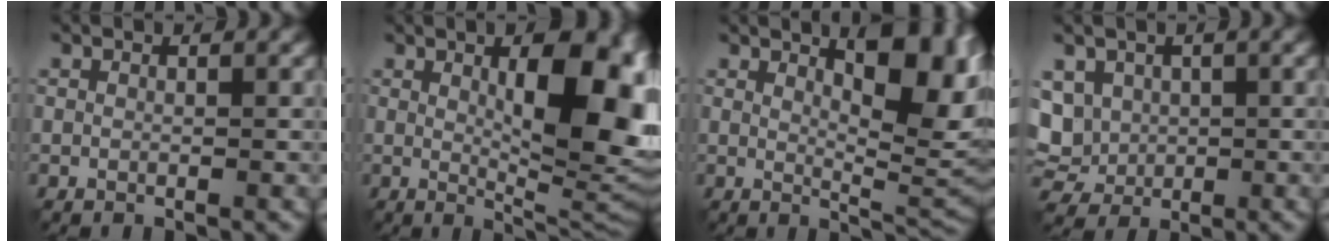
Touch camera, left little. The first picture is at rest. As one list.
[{"total": 12.1, "force": [2.2, 4.2, 11.1], "torque": [-0.136, 0.001, 0.037]}, {"total": 9.1, "force": [3.3, 3.2, 7.9], "torque": [-0.104, 0.004, 0.052]}, {"total": 6.3, "force": [1.1, 5.2, 3.3], "torque": [-0.085, 0.015, 0.012]}]